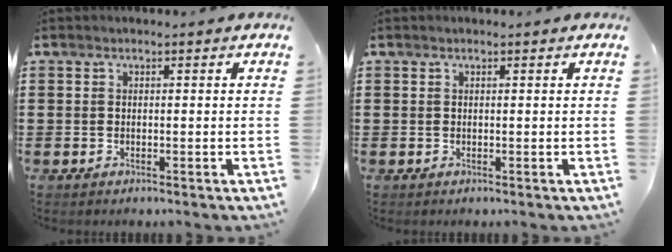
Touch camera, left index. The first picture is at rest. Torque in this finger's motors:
{"motor_torque": [-0.08, 0.33, -0.08, -0.01]}